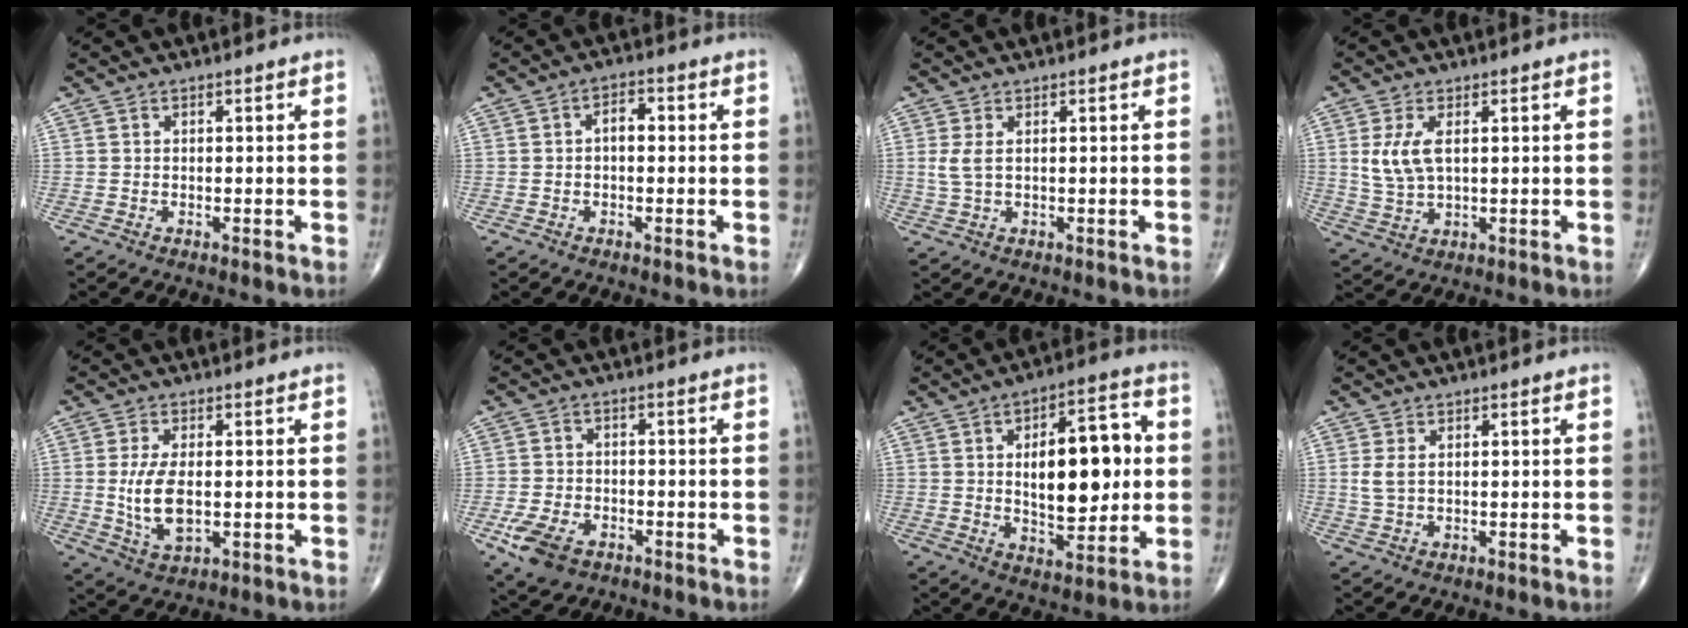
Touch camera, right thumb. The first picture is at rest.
{"total": 3.0, "force": [0.0, 1.8, 2.5], "torque": [-0.031, 0.012, -0.005]}
{"total": 2.6, "force": [0.6, 1.1, 2.3], "torque": [-0.061, 0.003, 0.019]}
{"total": 6.4, "force": [1.5, 3.1, 5.4], "torque": [-0.116, -0.007, 0.037]}
{"total": 8.3, "force": [-0.3, 4.1, 7.2], "torque": [-0.141, -0.012, 0.000]}
{"total": 7.6, "force": [-3.8, 4.7, 4.6], "torque": [-0.092, 0.009, -0.064]}
{"total": 17.2, "force": [1.6, 8.1, 15.0], "torque": [-0.190, 0.006, 0.028]}
{"total": 2.6, "force": [0.6, 1.5, 2.1], "torque": [-0.053, 0.003, 0.017]}